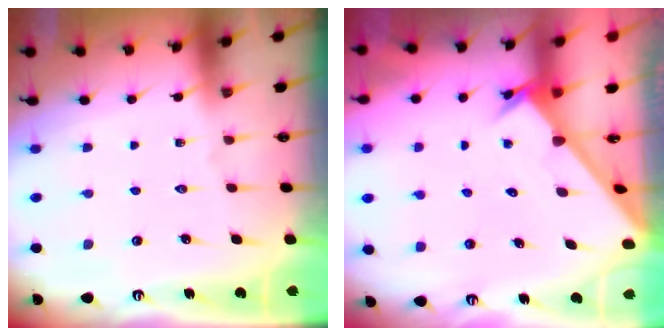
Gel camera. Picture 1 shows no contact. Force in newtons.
{"total": 2.4, "press": 2.4, "slide": 0.2}